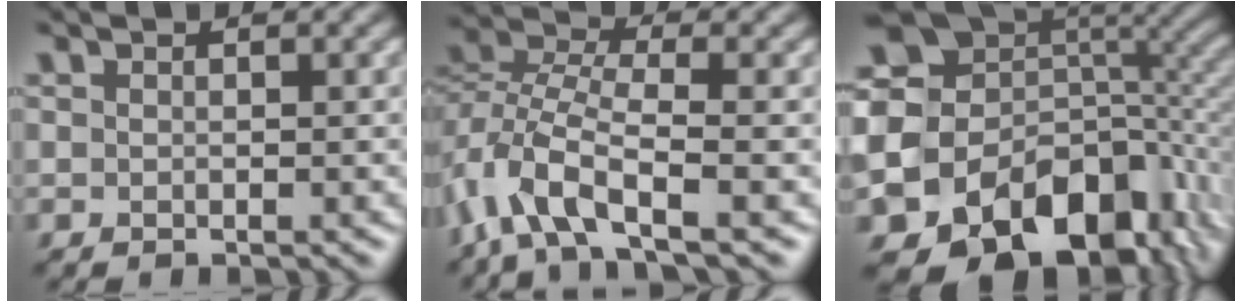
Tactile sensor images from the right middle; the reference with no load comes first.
{"total": 6.7, "force": [-3.7, 2.9, 4.9], "torque": [-0.108, 0.007, -0.086]}
{"total": 19.1, "force": [-7.5, 14.1, 10.6], "torque": [-0.183, -0.014, -0.088]}